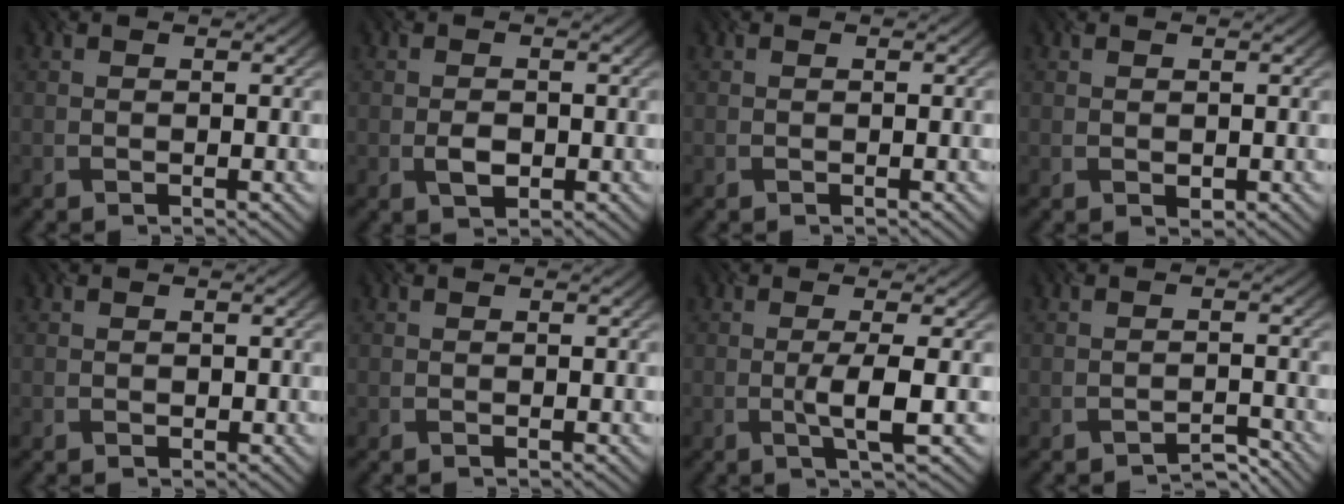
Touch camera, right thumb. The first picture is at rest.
{"total": 1.9, "force": [-0.9, 1.4, 0.9], "torque": [-0.027, -0.004, -0.011]}
{"total": 0.0}
{"total": 0.9, "force": [-0.2, 0.8, 0.3], "torque": [-0.006, -0.003, 0.011]}
{"total": 0.8, "force": [-0.1, 0.8, 0.1], "torque": [0.002, 0.003, 0.010]}
{"total": 0.0}
{"total": 3.4, "force": [-0.8, 0.3, 3.3], "torque": [-0.061, 0.005, -0.018]}
{"total": 2.7, "force": [-2.7, 0.0, -0.3], "torque": [0.007, 0.007, -0.041]}